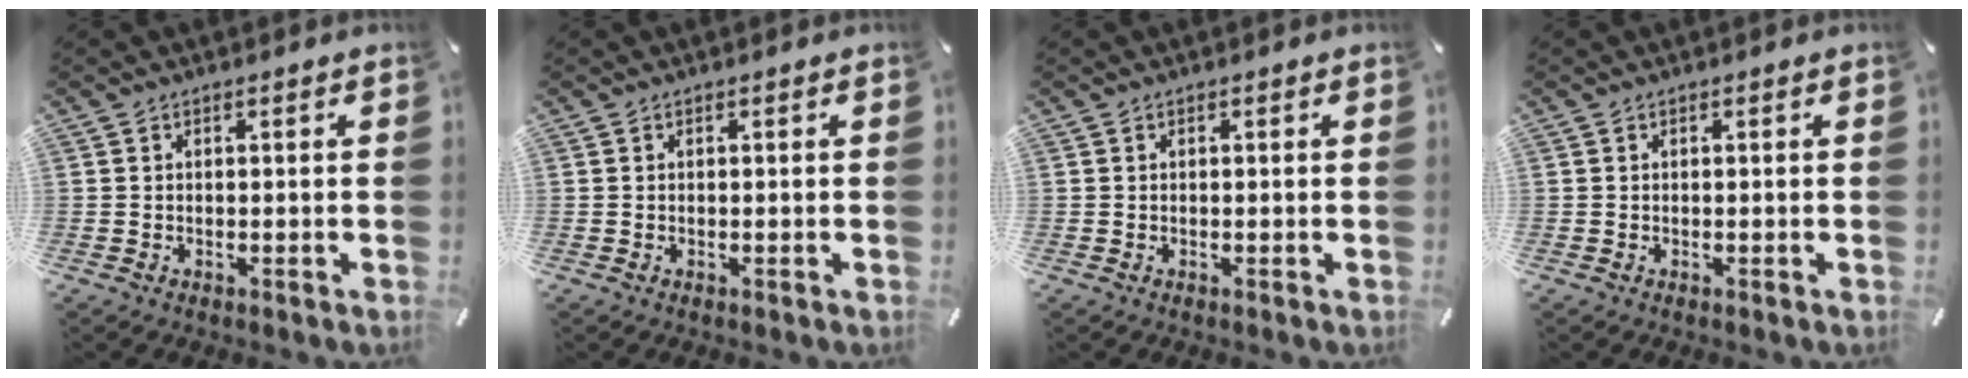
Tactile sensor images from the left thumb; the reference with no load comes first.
{"total": 0.0}
{"total": 0.0}
{"total": 0.0}